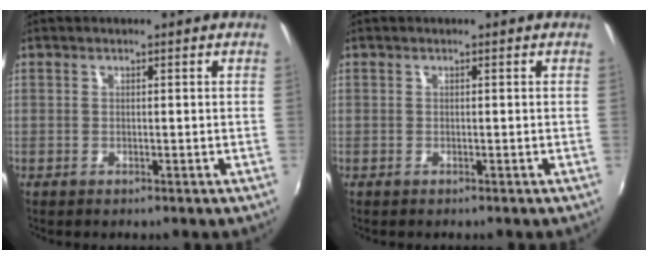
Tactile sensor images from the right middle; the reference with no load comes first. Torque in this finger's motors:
{"motor_torque": [0.05, -0.13, -0.02, 0.00]}